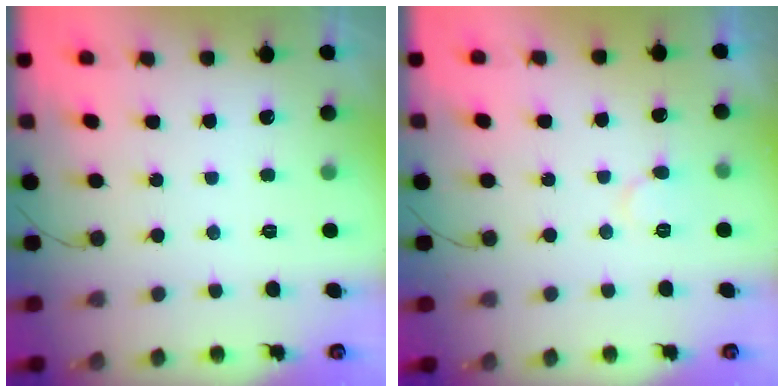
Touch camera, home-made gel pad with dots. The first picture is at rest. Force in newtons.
{"total": 6.1, "press": 6.1, "slide": 0.5}